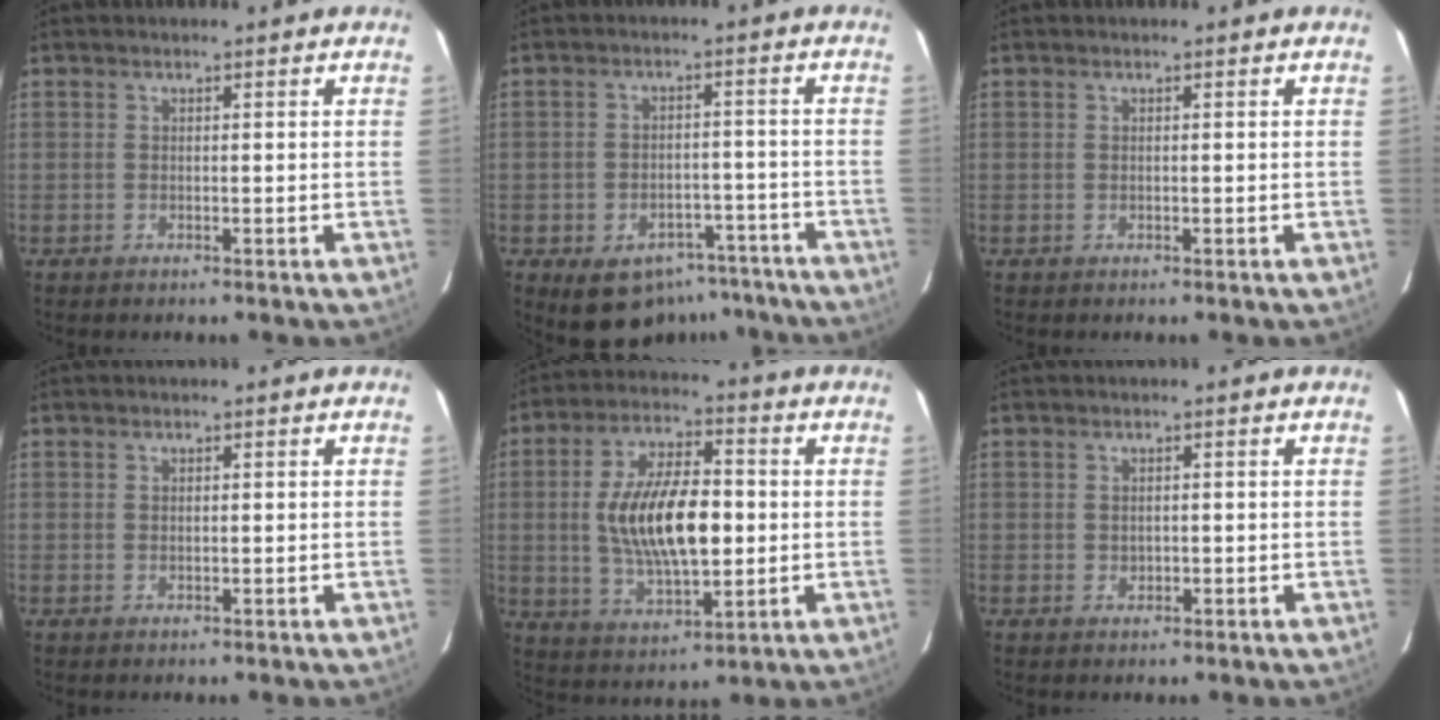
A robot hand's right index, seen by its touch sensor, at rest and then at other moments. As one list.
[{"total": 11.9, "force": [-8.1, 7.5, 4.5], "torque": [-0.086, 0.028, -0.081]}, {"total": 0.0}, {"total": 0.5, "force": [0.2, 0.4, 0.3], "torque": [-0.006, 0.002, 0.005]}, {"total": 16.5, "force": [-0.1, 7.3, 14.8], "torque": [-0.277, 0.004, 0.006]}, {"total": 1.1, "force": [0.1, 1.0, 0.5], "torque": [-0.006, 0.002, 0.003]}]